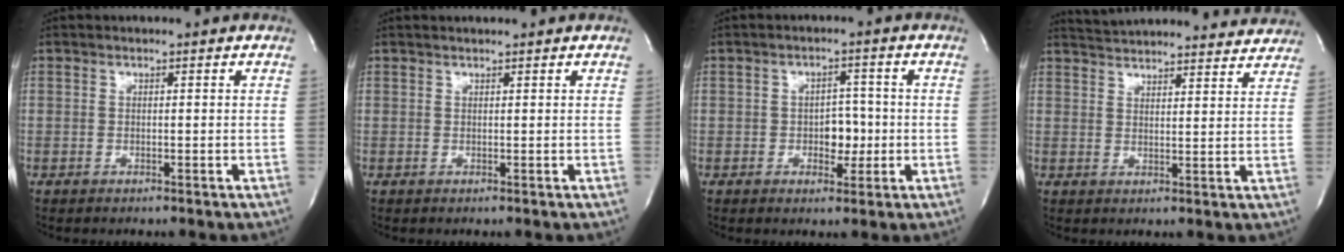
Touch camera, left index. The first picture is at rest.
{"total": 1.6, "force": [1.4, 0.1, 0.6], "torque": [-0.008, 0.013, 0.024]}
{"total": 3.9, "force": [-0.7, 2.5, 2.9], "torque": [-0.033, 0.005, -0.007]}
{"total": 18.2, "force": [17.6, 2.1, 4.1], "torque": [-0.064, -0.007, 0.227]}